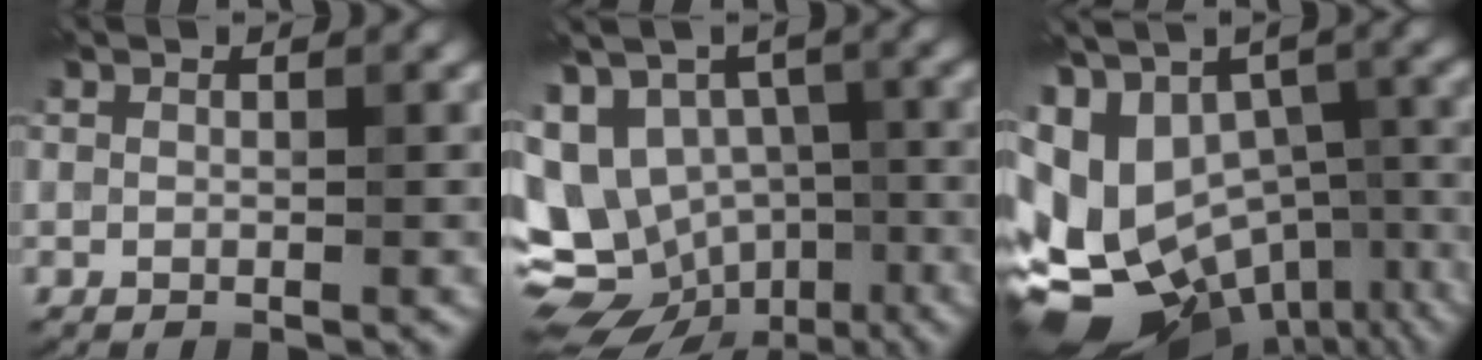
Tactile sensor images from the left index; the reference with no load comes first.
{"total": 11.5, "force": [-3.3, 9.0, 6.4], "torque": [-0.119, 0.000, -0.034]}
{"total": 14.4, "force": [-6.1, 10.1, 8.2], "torque": [-0.156, -0.011, -0.048]}